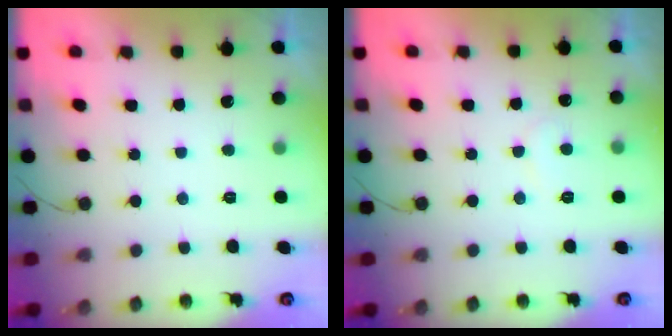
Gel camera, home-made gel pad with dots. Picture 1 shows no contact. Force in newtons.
{"total": 5.7, "press": 5.7, "slide": 0.4}